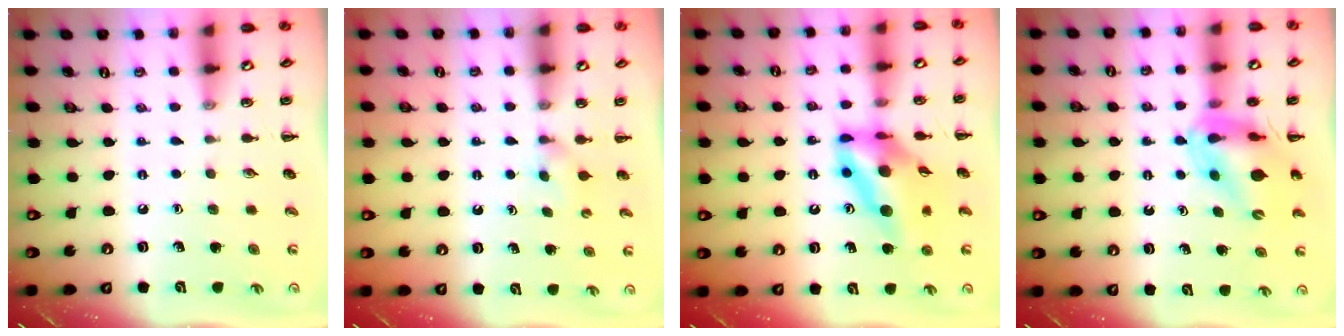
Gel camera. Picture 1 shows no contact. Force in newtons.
{"total": 2.4, "press": 2.1, "slide": 1.0}
{"total": 13.2, "press": 12.5, "slide": 4.4}
{"total": 12.8, "press": 12.2, "slide": 3.8}